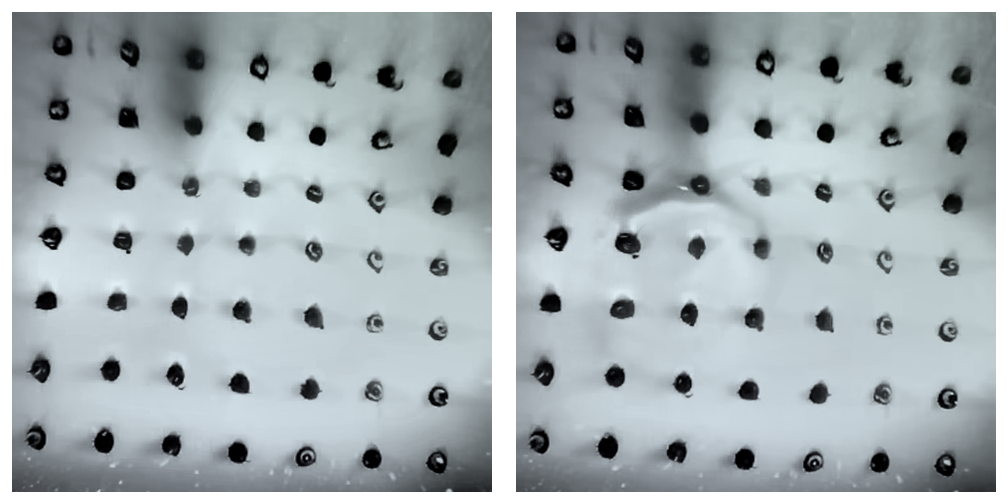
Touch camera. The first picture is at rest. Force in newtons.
{"total": 8.9, "press": 7.9, "slide": 4.1}